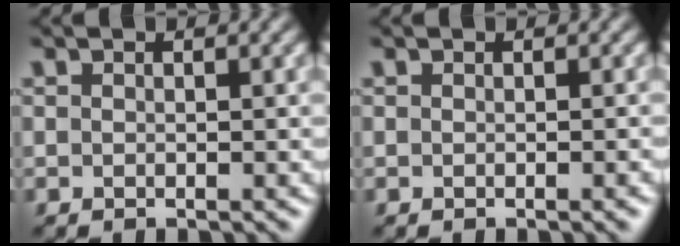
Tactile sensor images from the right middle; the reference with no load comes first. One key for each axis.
{"total": 1.3, "fx": -0.4, "fy": 0.4, "fz": 1.2, "tx": -0.003, "ty": 0.003, "tz": -0.002}